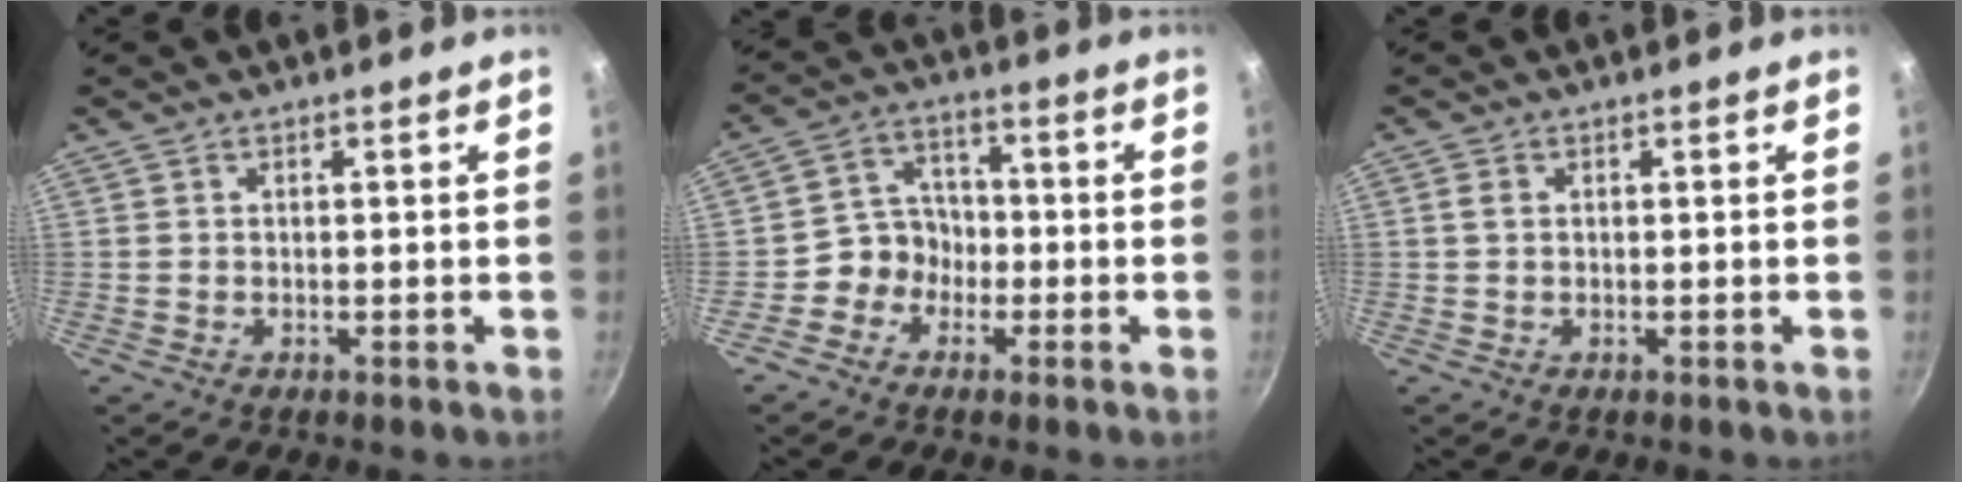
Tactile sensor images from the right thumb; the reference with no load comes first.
{"total": 6.4, "force": [-2.4, 5.6, 1.8], "torque": [0.011, 0.037, -0.052]}
{"total": 1.4, "force": [0.3, 1.0, 1.0], "torque": [-0.017, 0.002, 0.004]}